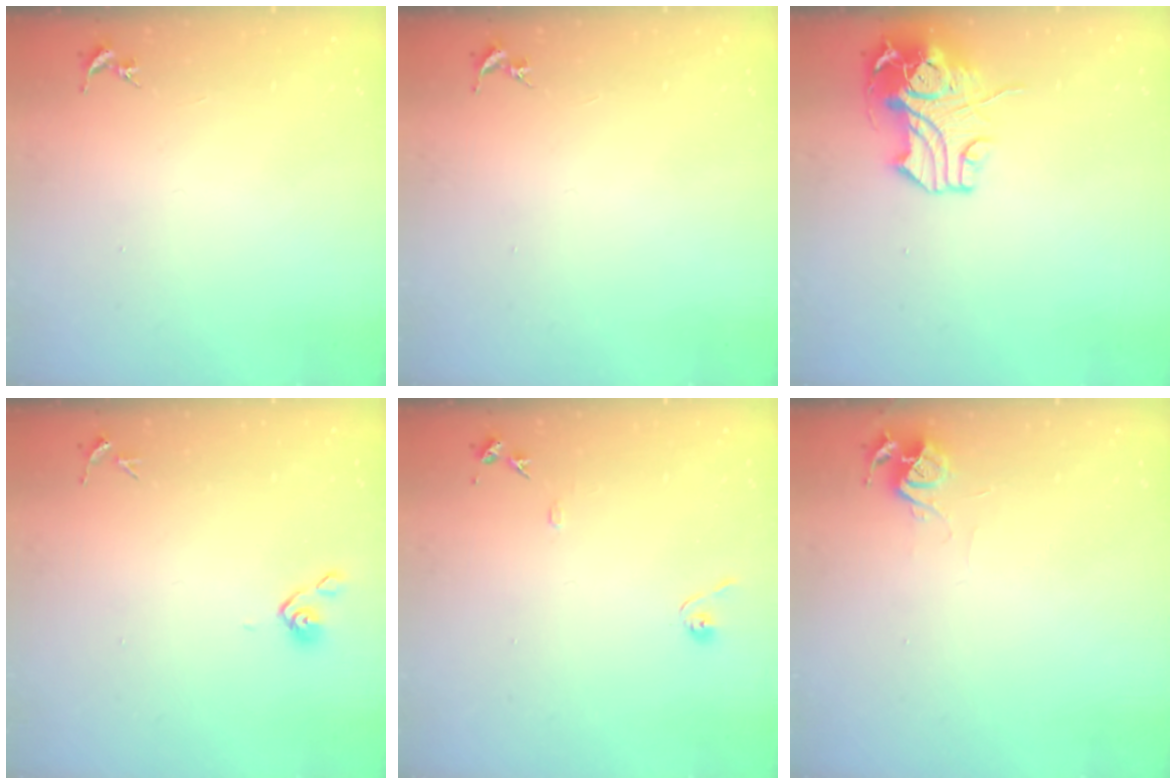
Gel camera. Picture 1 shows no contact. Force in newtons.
{"total": 0.0}
{"total": 12.8, "press": 12.6, "slide": 2.3}
{"total": 4.3, "press": 4.1, "slide": 1.3}
{"total": 7.9, "press": 7.9, "slide": 0.8}
{"total": 6.0, "press": 6.0, "slide": 0.6}